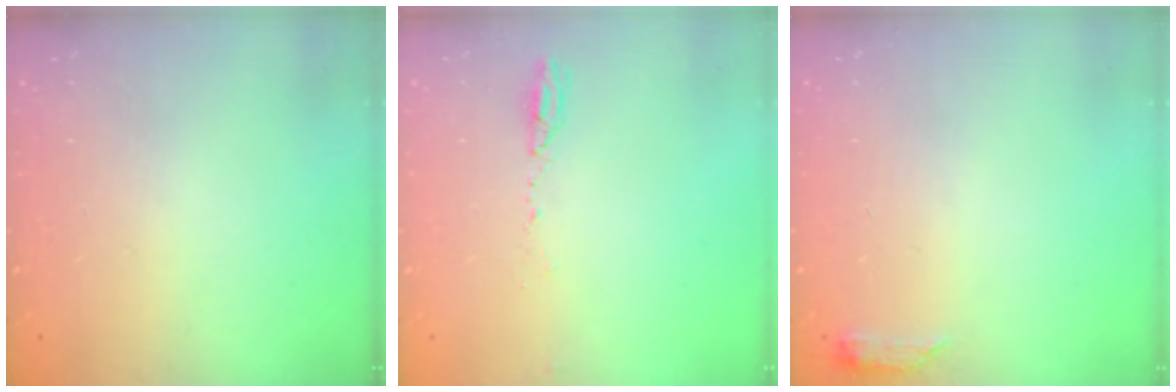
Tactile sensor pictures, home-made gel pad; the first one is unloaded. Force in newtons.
{"total": 3.7, "press": 3.6, "slide": 1.1}
{"total": 3.5, "press": 3.5, "slide": 0.6}